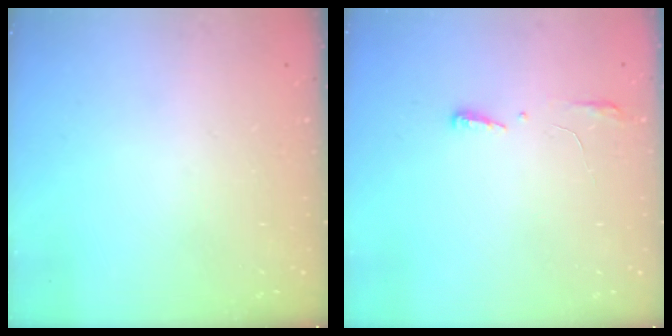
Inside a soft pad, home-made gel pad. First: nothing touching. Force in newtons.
{"total": 3.8, "press": 3.6, "slide": 1.2}